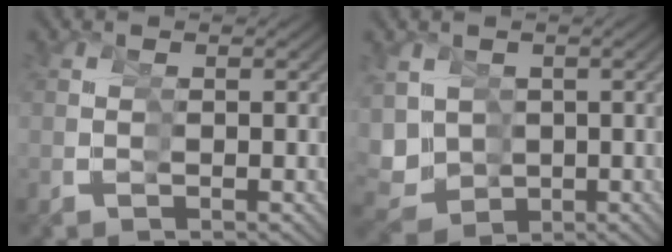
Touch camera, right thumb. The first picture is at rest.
{"total": 7.1, "force": [0.0, 6.4, 3.0], "torque": [-0.089, -0.024, 0.006]}